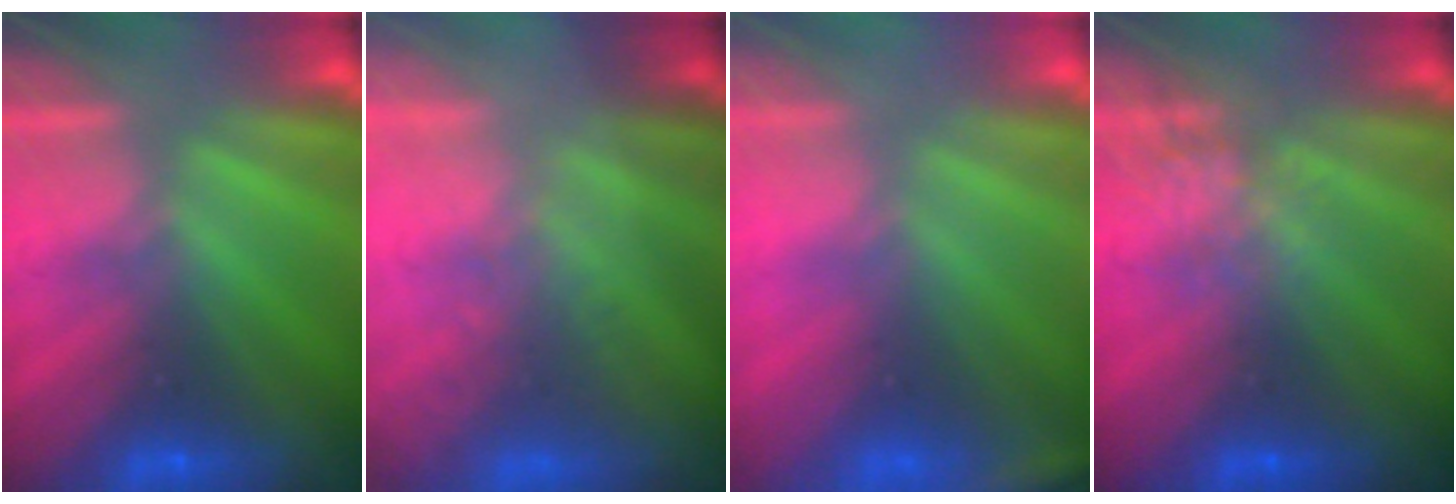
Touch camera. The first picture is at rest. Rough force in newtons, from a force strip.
{"total": 7.3}
{"total": 2.4}
{"total": 4.3}